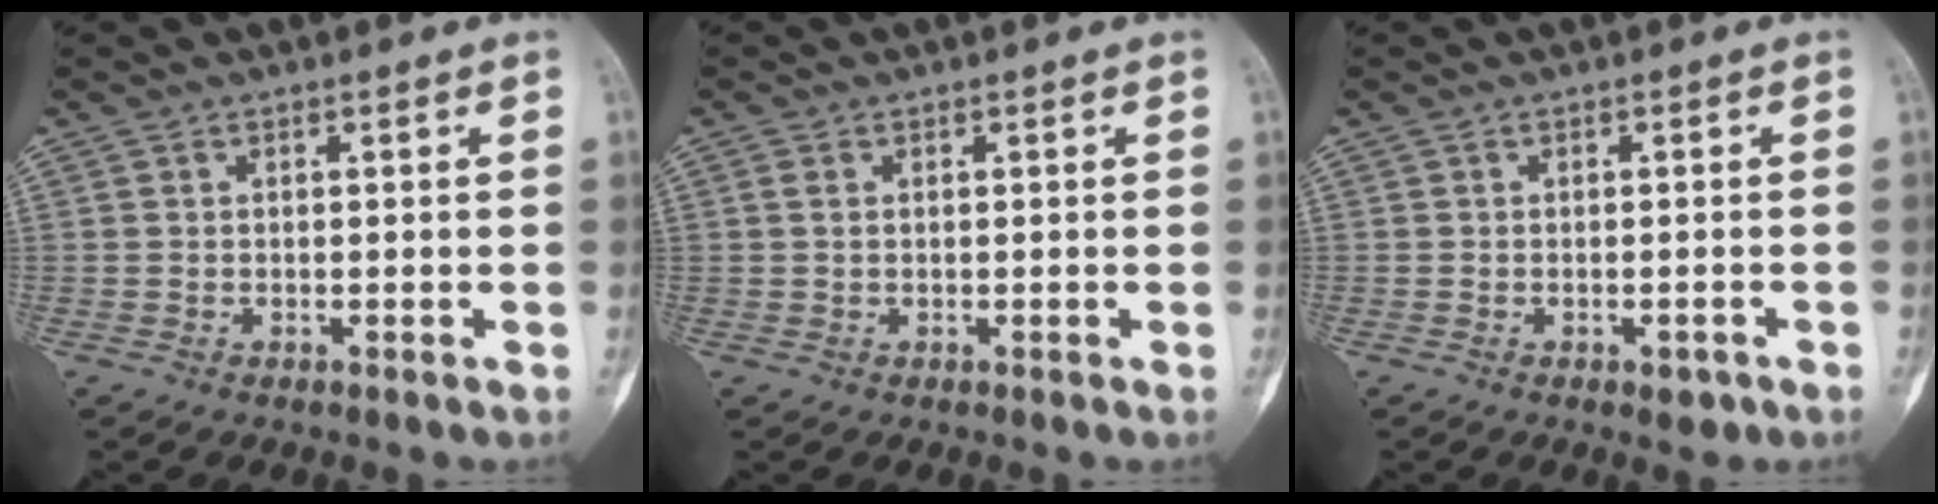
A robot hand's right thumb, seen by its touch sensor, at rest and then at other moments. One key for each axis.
{"total": 0.9, "fx": 0.3, "fy": 0.6, "fz": 0.6, "tx": -0.010, "ty": 0.002, "tz": 0.006}
{"total": 2.4, "fx": -1.3, "fy": 1.1, "fz": 1.7, "tx": -0.016, "ty": 0.009, "tz": -0.009}